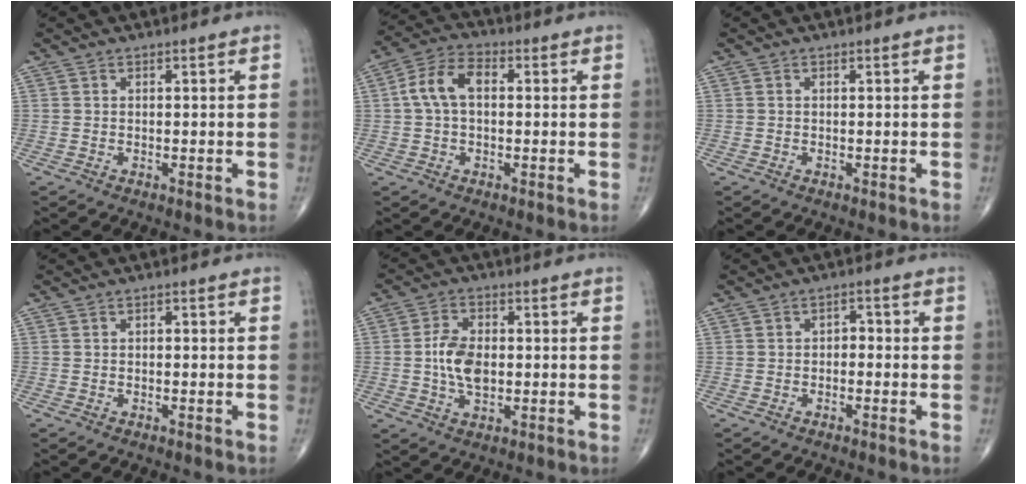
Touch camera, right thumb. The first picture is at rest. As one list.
[{"total": 7.7, "force": [0.7, 4.6, 6.1], "torque": [-0.119, 0.027, 0.006]}, {"total": 0.0}, {"total": 0.5, "force": [-0.1, 0.3, 0.4], "torque": [-0.001, 0.002, -0.005]}, {"total": 7.2, "force": [-0.3, 4.3, 5.8], "torque": [-0.105, 0.003, -0.006]}, {"total": 1.2, "force": [-0.2, 0.9, 0.8], "torque": [-0.002, 0.005, -0.010]}]